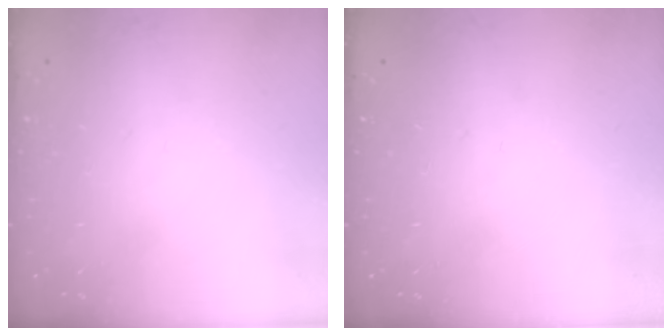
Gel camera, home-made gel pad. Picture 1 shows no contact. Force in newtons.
{"total": 0.0}